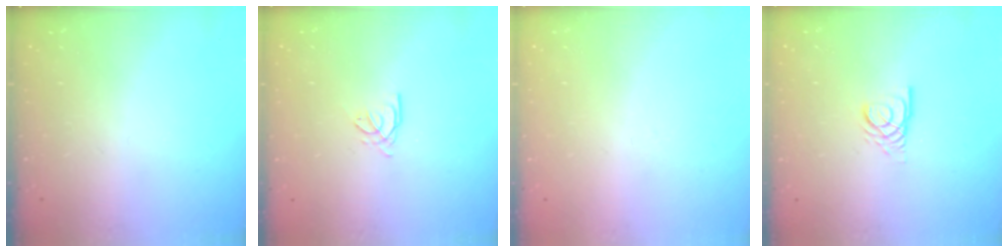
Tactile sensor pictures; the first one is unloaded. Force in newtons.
{"total": 2.4, "press": 2.4, "slide": 0.1}
{"total": 1.8, "press": 1.6, "slide": 0.6}
{"total": 4.2, "press": 4.2, "slide": 0.4}